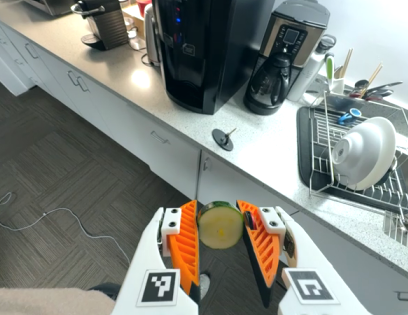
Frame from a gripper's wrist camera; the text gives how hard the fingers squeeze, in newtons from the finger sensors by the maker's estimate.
{"total": 11.2, "left": 11.6, "right": 10.8}